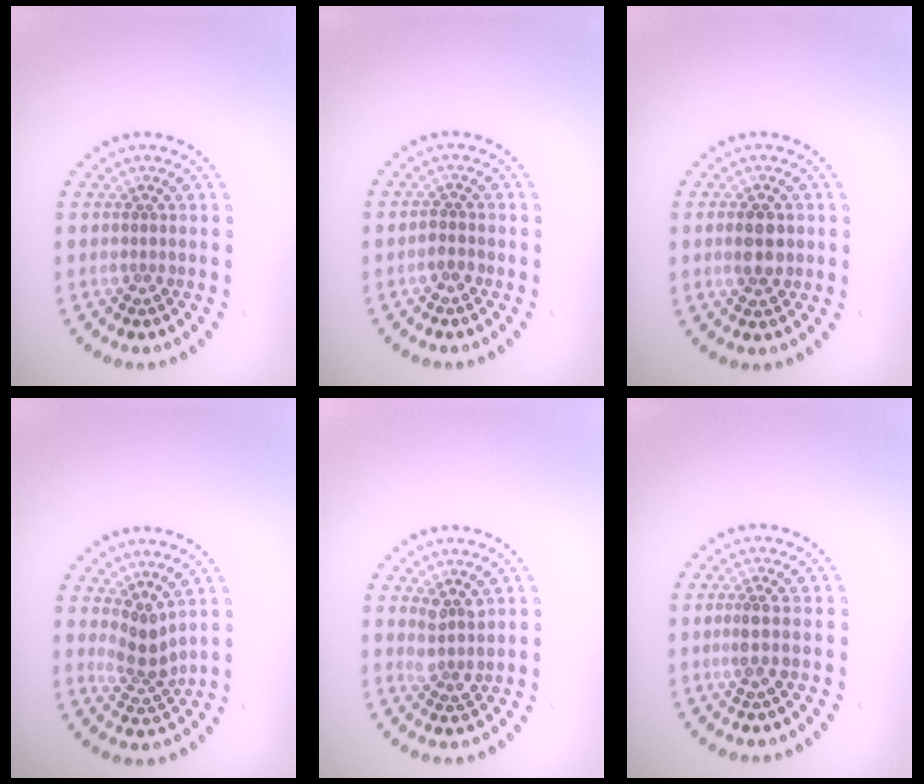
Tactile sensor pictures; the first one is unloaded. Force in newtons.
{"total": 1.0, "press": 1.0, "slide": 0.4}
{"total": 2.6, "press": 2.6, "slide": 0.3}
{"total": 2.5, "press": 1.8, "slide": 1.8}
{"total": 2.0, "press": 1.6, "slide": 1.2}
{"total": 1.8, "press": 1.4, "slide": 1.2}